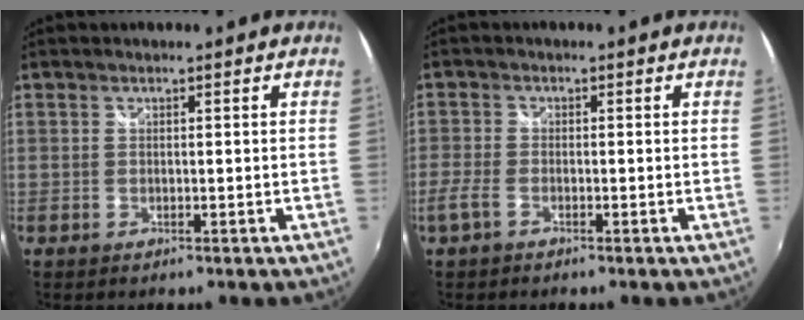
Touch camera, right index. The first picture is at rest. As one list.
[{"total": 3.1, "force": [-2.0, 1.4, 2.0], "torque": [-0.054, -0.003, -0.045]}]